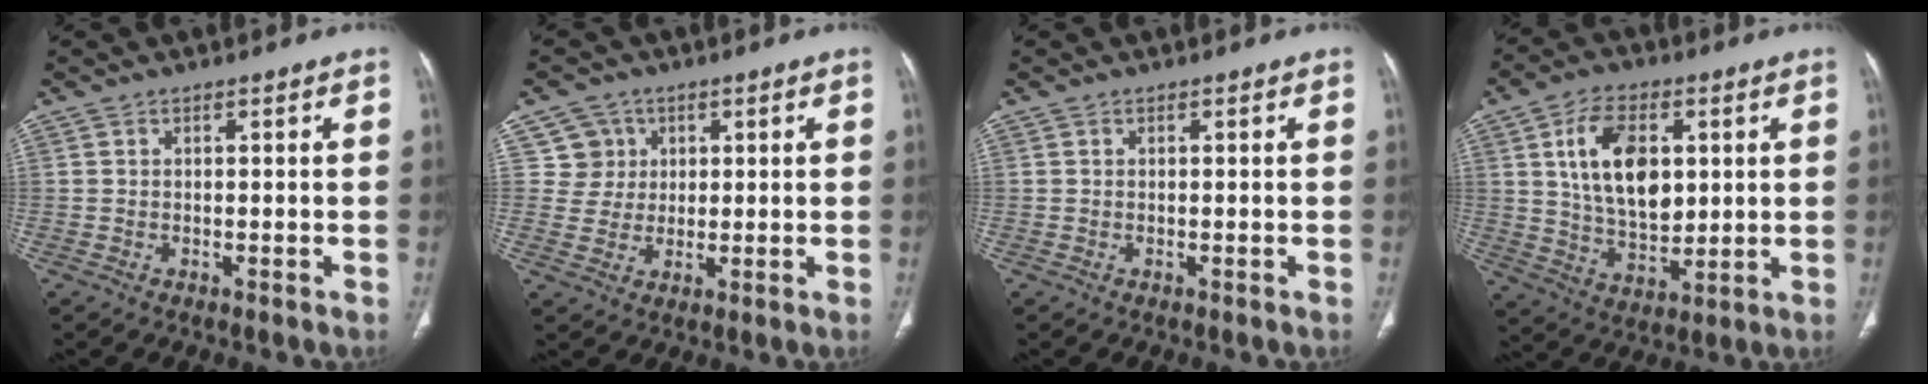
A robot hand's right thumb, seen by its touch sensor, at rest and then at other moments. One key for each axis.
{"total": 5.4, "fx": 1.8, "fy": 5.1, "fz": 0.0, "tx": 0.035, "ty": -0.004, "tz": 0.030}
{"total": 0.0}
{"total": 14.6, "fx": 3.5, "fy": 8.8, "fz": 11.1, "tx": -0.166, "ty": -0.014, "tz": 0.067}